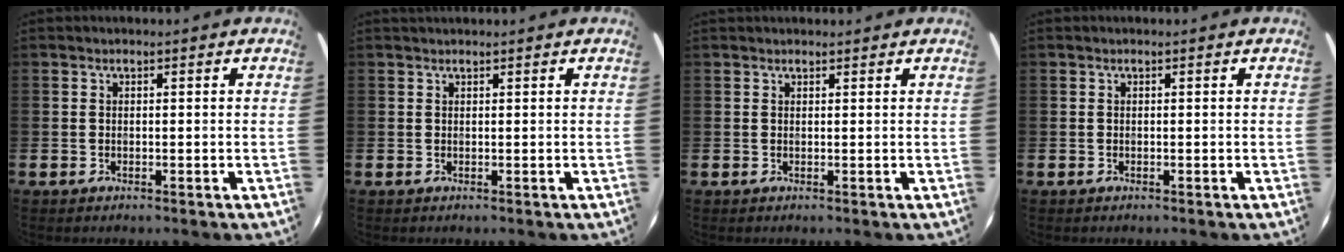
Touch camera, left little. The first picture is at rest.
{"total": 0.6, "force": [0.6, 0.0, 0.0], "torque": [0.000, 0.000, 0.011]}
{"total": 0.8, "force": [0.7, 0.2, 0.0], "torque": [0.008, -0.002, 0.013]}
{"total": 0.0}